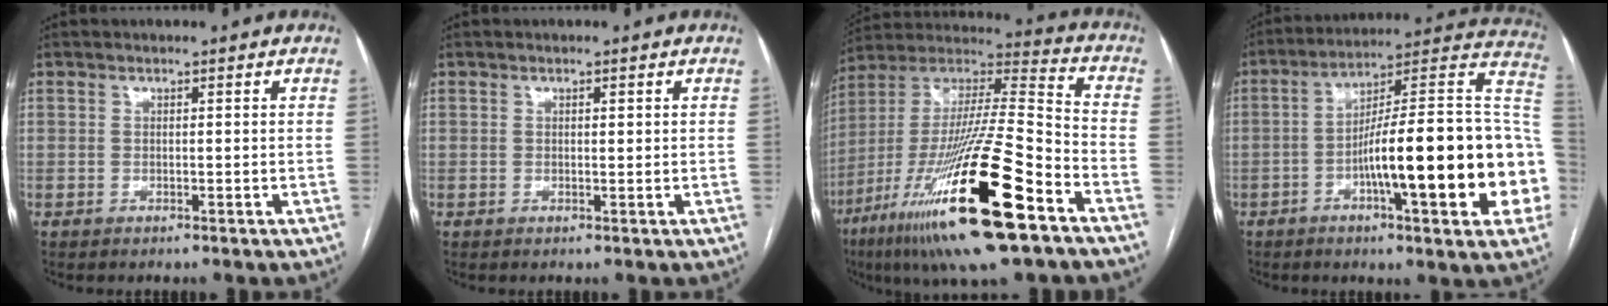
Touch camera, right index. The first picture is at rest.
{"total": 0.8, "force": [0.3, 0.2, 0.7], "torque": [-0.010, 0.000, 0.004]}
{"total": 28.2, "force": [-13.7, 3.1, 24.5], "torque": [-0.450, -0.053, -0.241]}
{"total": 25.6, "force": [-5.3, 3.5, 24.8], "torque": [-0.276, 0.026, -0.077]}